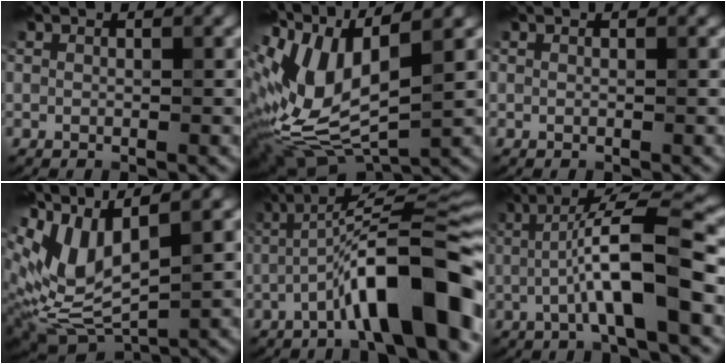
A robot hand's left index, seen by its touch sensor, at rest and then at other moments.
{"total": 10.9, "force": [1.9, 5.3, 9.3], "torque": [-0.211, 0.004, 0.033]}
{"total": 0.0}
{"total": 8.1, "force": [3.8, 3.1, 6.4], "torque": [-0.146, 0.002, 0.072]}
{"total": 11.1, "force": [-4.4, 1.8, 10.0], "torque": [-0.145, 0.030, -0.078]}
{"total": 7.9, "force": [-1.1, 0.9, 7.8], "torque": [-0.123, 0.019, -0.024]}